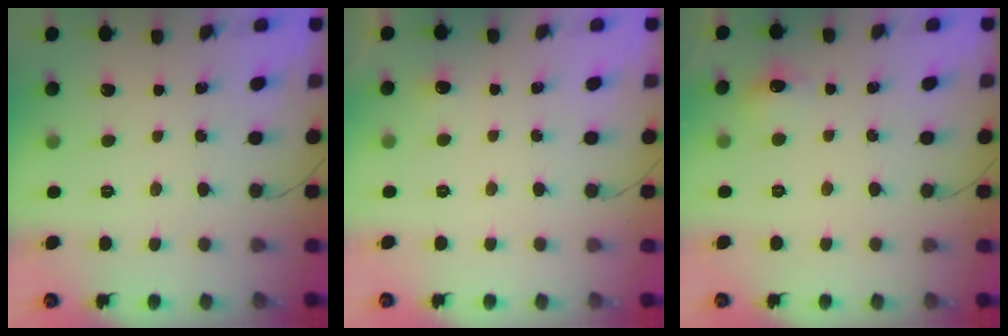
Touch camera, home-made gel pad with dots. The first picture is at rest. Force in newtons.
{"total": 11.3, "press": 2.9, "slide": 10.9}
{"total": 6.5, "press": 6.4, "slide": 1.3}